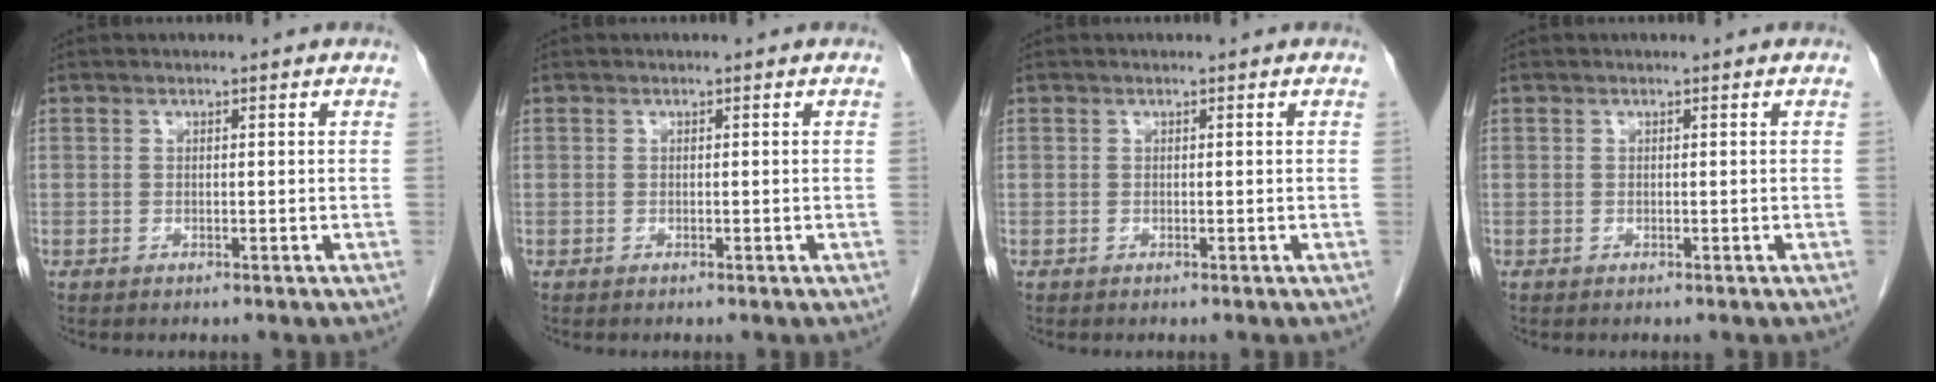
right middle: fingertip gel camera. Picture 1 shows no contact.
{"total": 0.0}
{"total": 0.0}
{"total": 0.0}